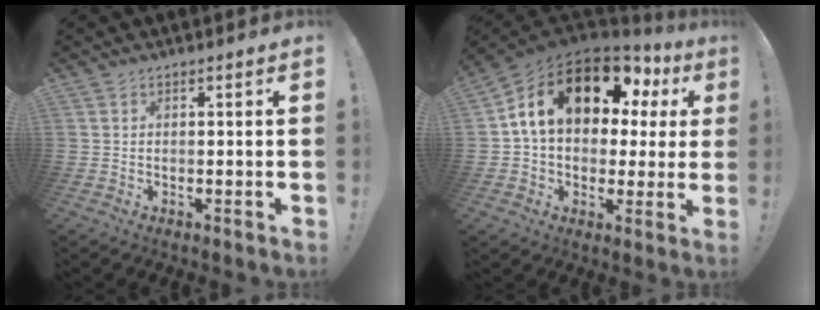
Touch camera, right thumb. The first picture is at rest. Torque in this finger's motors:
{"motor_torque": [2.17, 2.83, 0.51, 0.08, 0.50]}